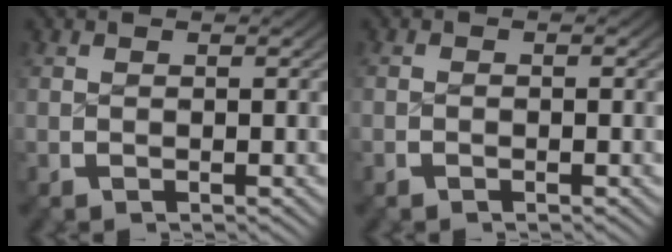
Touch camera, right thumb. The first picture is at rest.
{"total": 0.7, "force": [-0.5, 0.3, 0.2], "torque": [0.000, 0.000, -0.013]}